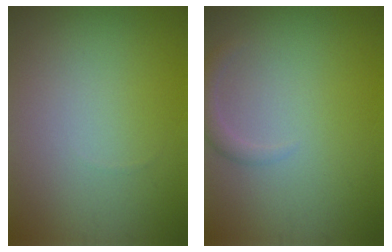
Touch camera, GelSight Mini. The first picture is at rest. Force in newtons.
{"total": 1.4, "press": 1.4, "slide": 0.1}